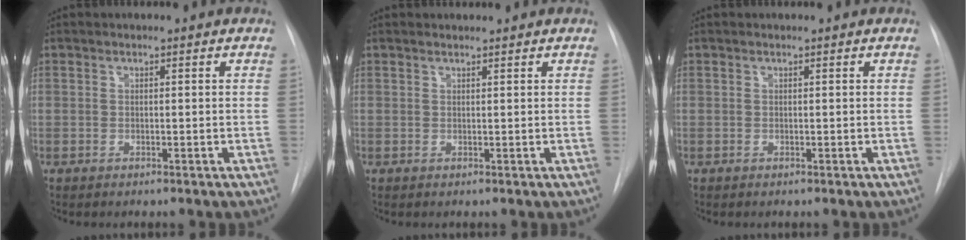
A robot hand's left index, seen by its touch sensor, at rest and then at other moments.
{"total": 0.8, "force": [0.8, 0.0, 0.0], "torque": [-0.007, 0.009, 0.017]}
{"total": 0.0}